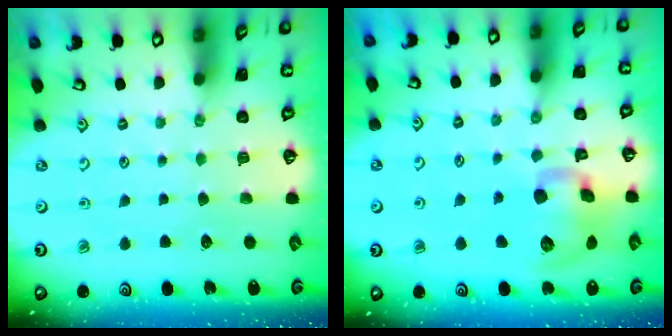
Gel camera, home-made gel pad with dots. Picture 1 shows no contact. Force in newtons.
{"total": 12.7, "press": 12.5, "slide": 2.0}